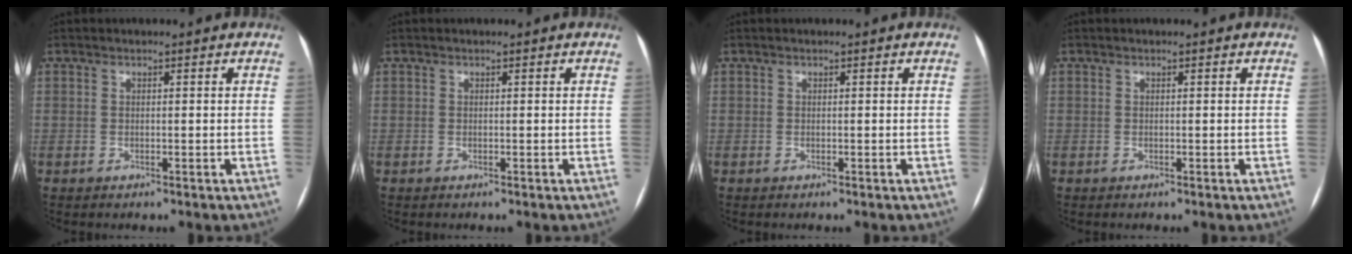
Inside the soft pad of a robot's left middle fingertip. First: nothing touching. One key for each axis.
{"total": 0.0}
{"total": 0.0}
{"total": 0.0}